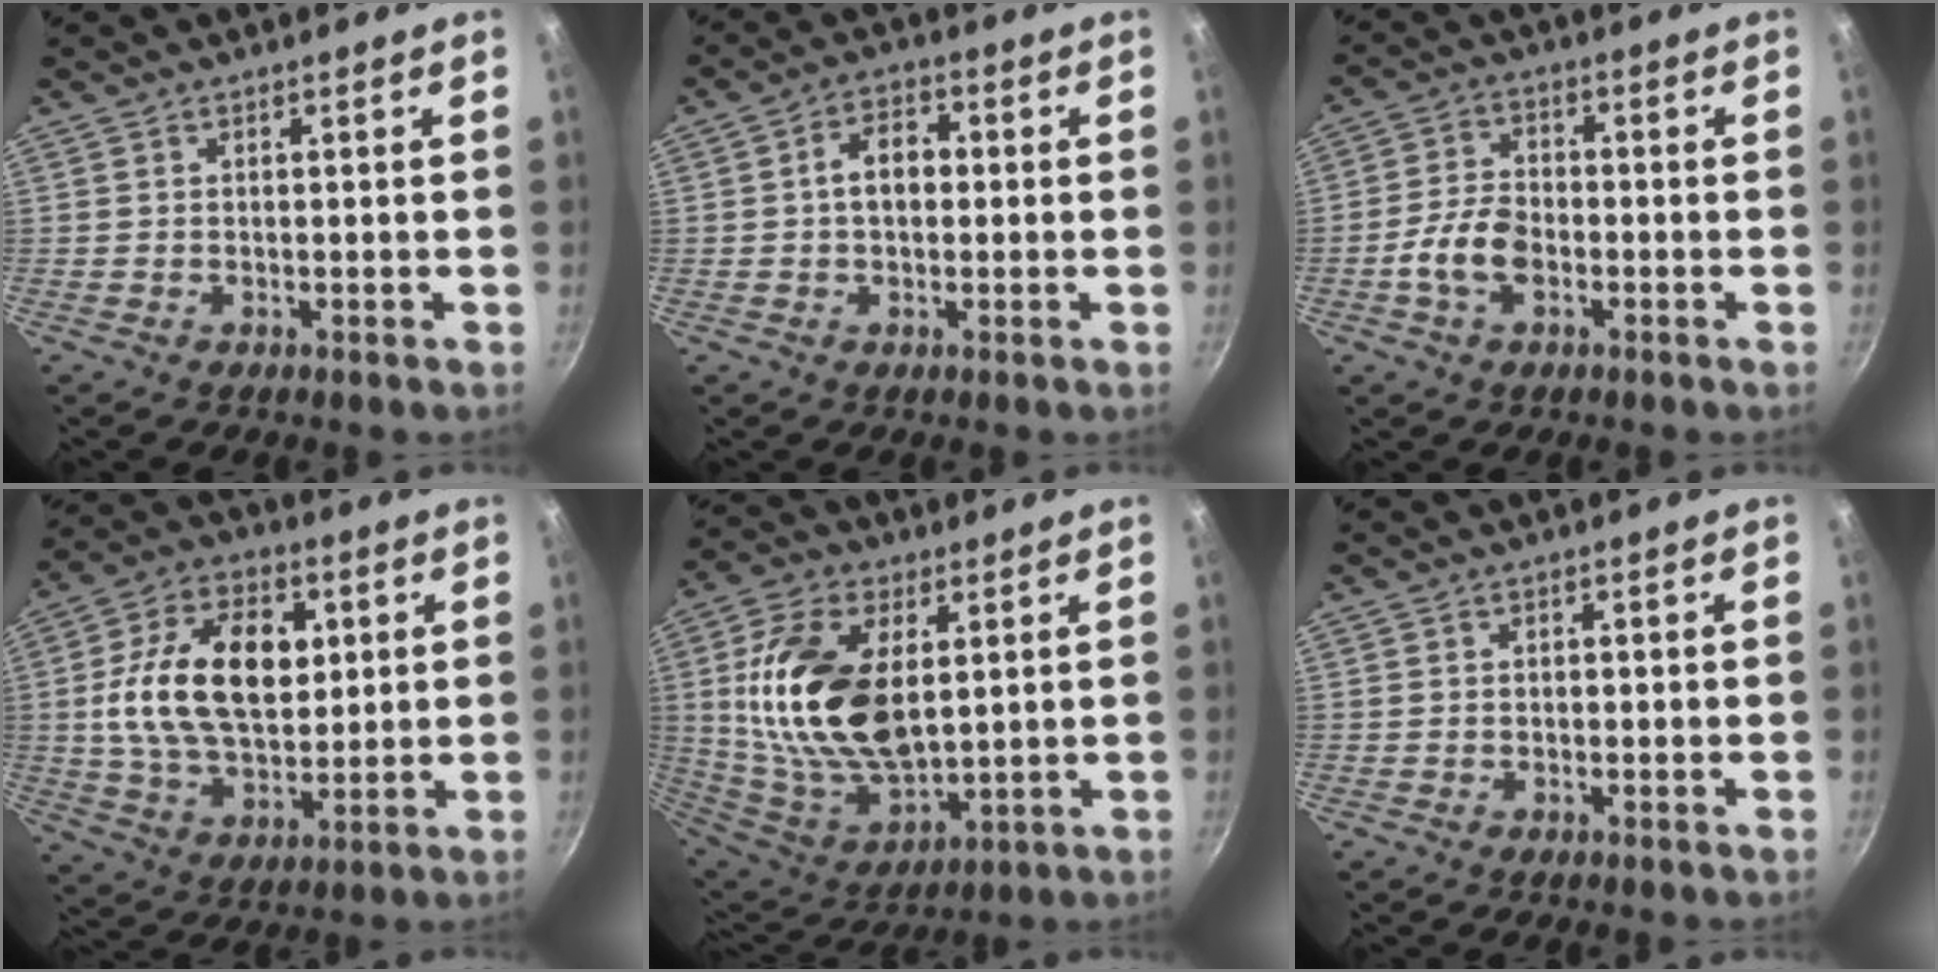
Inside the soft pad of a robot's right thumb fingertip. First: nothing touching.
{"total": 6.3, "force": [0.2, 4.3, 4.6], "torque": [-0.049, 0.020, -0.004]}
{"total": 7.5, "force": [-2.5, 4.6, 5.4], "torque": [-0.096, 0.026, -0.052]}
{"total": 19.2, "force": [3.2, 12.1, 14.5], "torque": [-0.231, 0.002, 0.052]}
{"total": 21.6, "force": [3.8, 12.4, 17.2], "torque": [-0.312, -0.015, 0.083]}
{"total": 0.6, "force": [-0.2, 0.5, 0.3], "torque": [-0.003, 0.004, -0.002]}